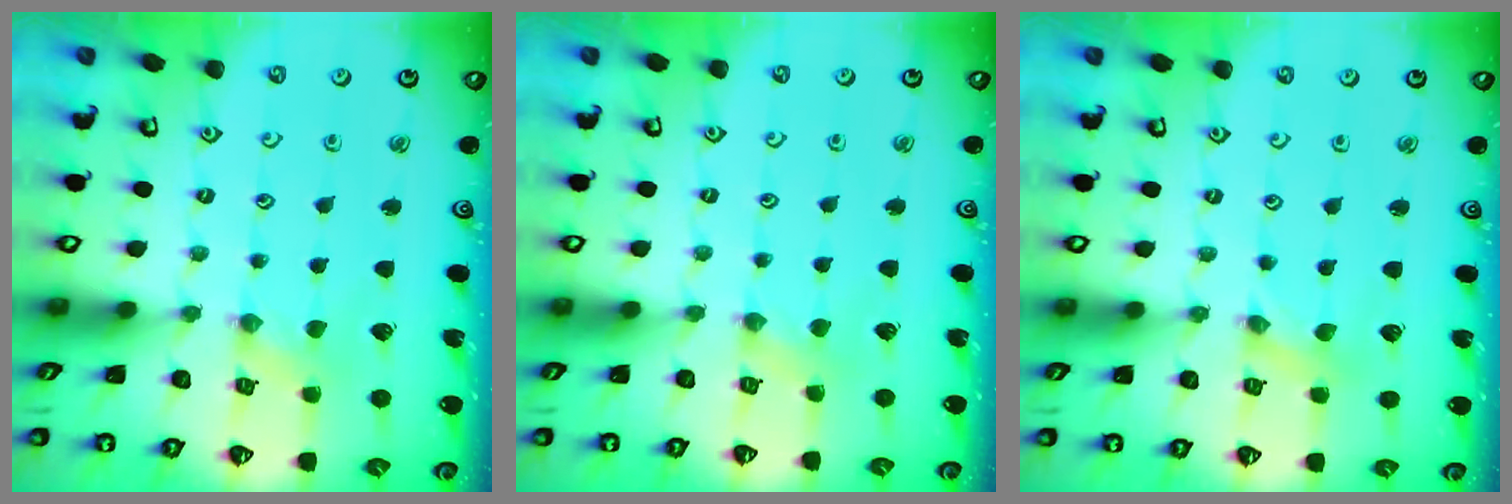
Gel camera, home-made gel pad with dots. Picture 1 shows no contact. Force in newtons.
{"total": 1.6, "press": 1.5, "slide": 0.4}
{"total": 0.0}